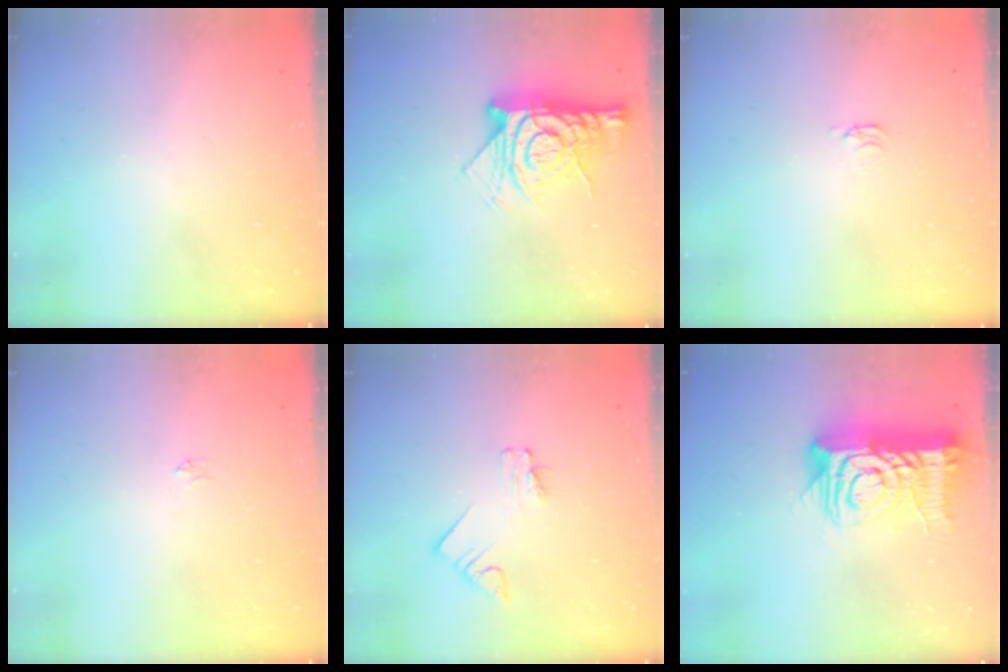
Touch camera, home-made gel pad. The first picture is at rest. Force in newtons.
{"total": 12.2, "press": 12.1, "slide": 1.4}
{"total": 1.6, "press": 1.6, "slide": 0.4}
{"total": 2.2, "press": 2.2, "slide": 0.3}
{"total": 1.9, "press": 1.9, "slide": 0.1}
{"total": 16.0, "press": 15.9, "slide": 1.6}